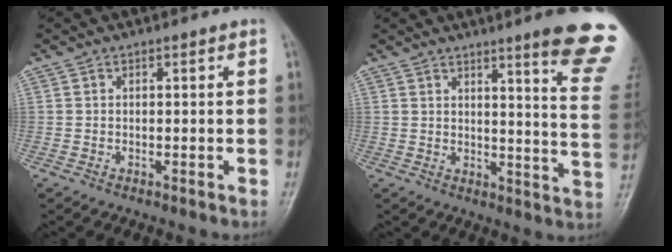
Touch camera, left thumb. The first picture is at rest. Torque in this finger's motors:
{"motor_torque": [1.61, 0.13, 1.57, -1.20, 0.10]}